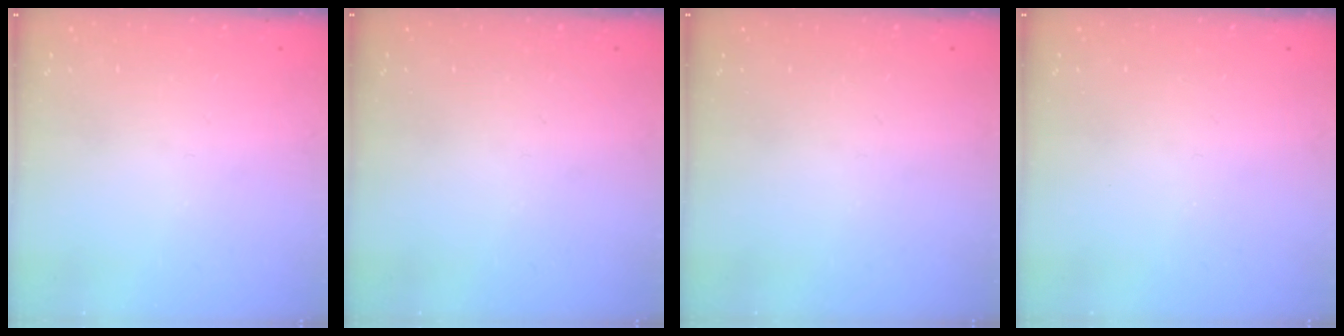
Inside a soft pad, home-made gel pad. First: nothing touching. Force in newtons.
{"total": 0.0}
{"total": 0.0}
{"total": 0.0}